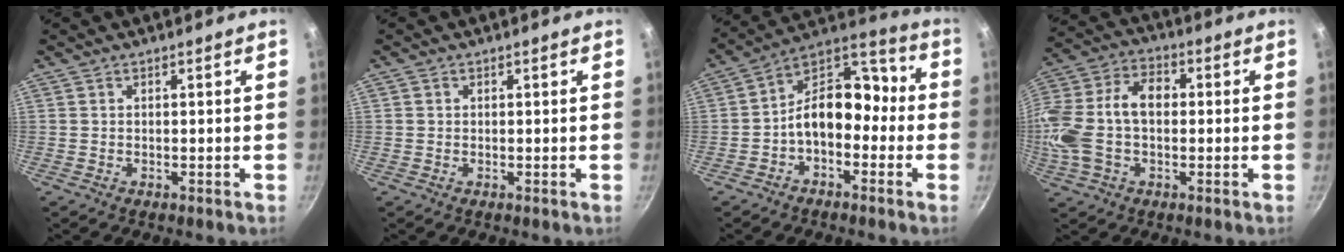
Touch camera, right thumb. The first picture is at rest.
{"total": 0.6, "force": [0.1, 0.5, 0.1], "torque": [0.001, 0.002, -0.001]}
{"total": 13.3, "force": [-2.7, 9.0, 9.4], "torque": [-0.109, 0.067, -0.064]}
{"total": 17.3, "force": [-0.5, 11.2, 13.2], "torque": [-0.255, 0.037, -0.023]}